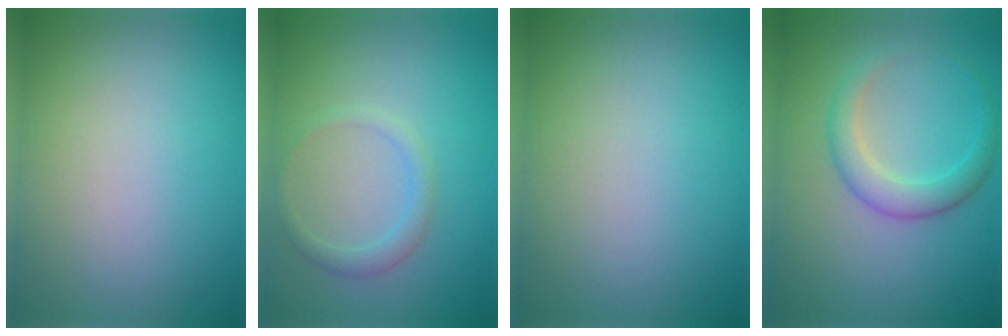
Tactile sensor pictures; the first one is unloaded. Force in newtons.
{"total": 1.7, "press": 1.7, "slide": 0.1}
{"total": 0.0}
{"total": 2.9, "press": 2.9, "slide": 0.1}